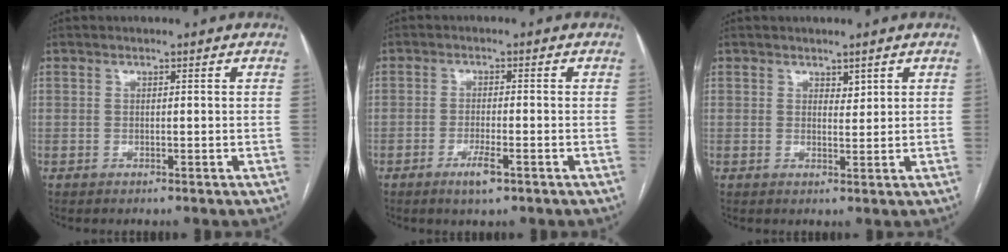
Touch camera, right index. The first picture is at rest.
{"total": 3.5, "force": [-2.0, 0.5, 2.8], "torque": [-0.055, -0.004, -0.035]}
{"total": 1.5, "force": [1.0, 0.8, 0.7], "torque": [-0.009, -0.003, 0.018]}